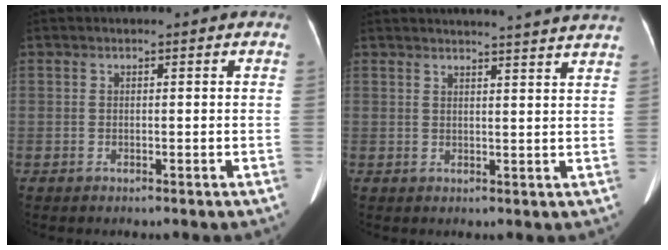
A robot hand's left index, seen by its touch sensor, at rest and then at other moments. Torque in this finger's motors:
{"motor_torque": [-0.01, -0.41, -0.06, 0.04]}